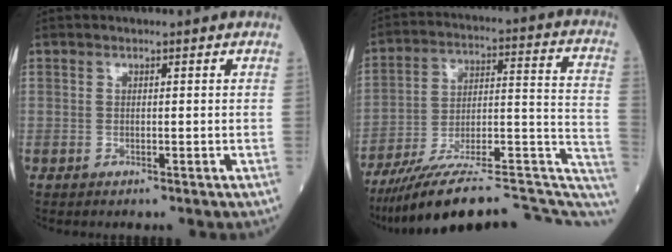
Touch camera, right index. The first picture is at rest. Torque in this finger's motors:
{"motor_torque": [-0.30, -1.84, 0.87, 0.21]}